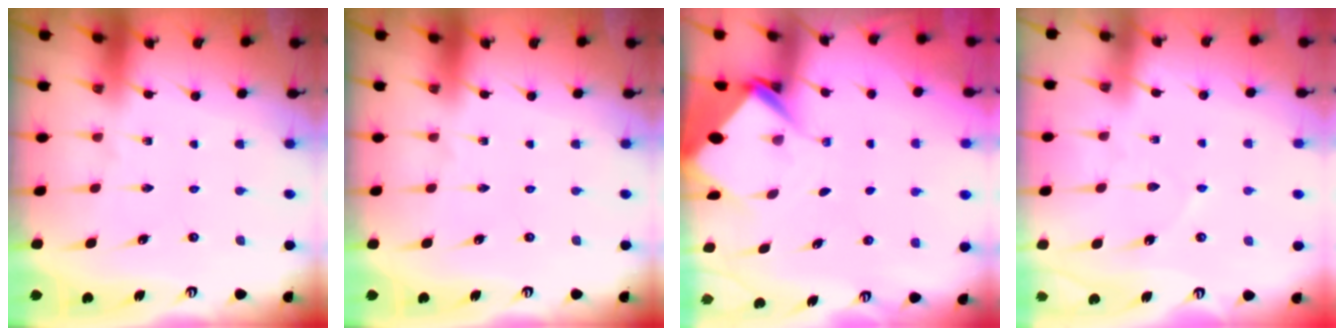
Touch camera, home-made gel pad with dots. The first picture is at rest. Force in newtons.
{"total": 0.0}
{"total": 5.5, "press": 5.5, "slide": 0.4}
{"total": 2.6, "press": 2.5, "slide": 0.3}